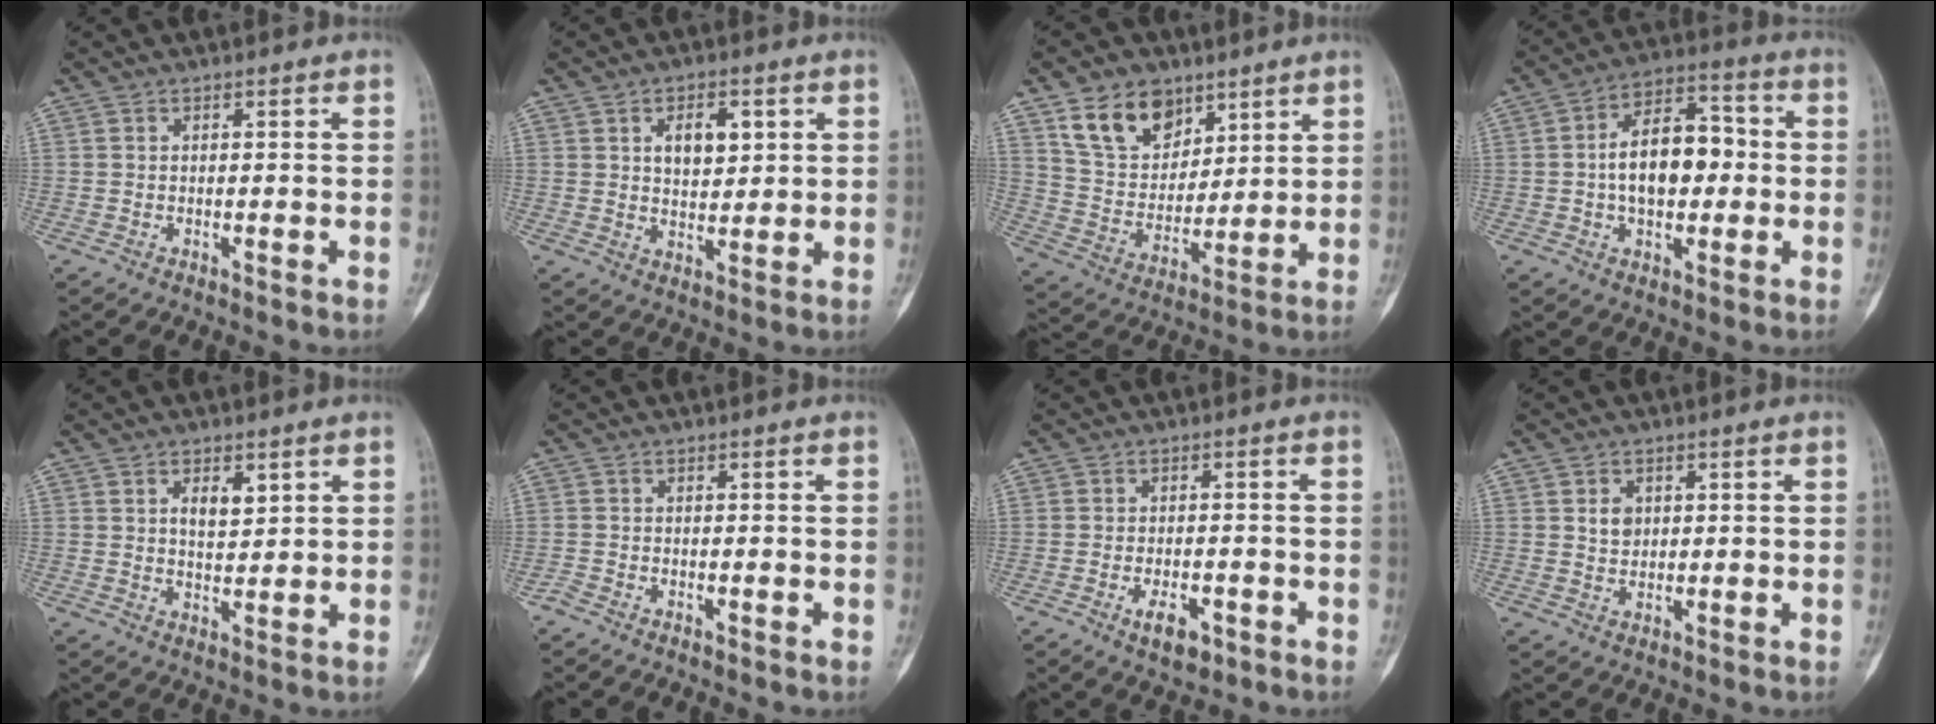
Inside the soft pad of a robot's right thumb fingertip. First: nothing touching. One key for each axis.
{"total": 6.6, "fx": 2.3, "fy": 4.1, "fz": 4.6, "tx": -0.050, "ty": -0.010, "tz": 0.039}
{"total": 13.4, "fx": 8.1, "fy": 9.0, "fz": 5.7, "tx": -0.069, "ty": -0.039, "tz": 0.156}
{"total": 13.1, "fx": -0.3, "fy": 7.9, "fz": 10.4, "tx": -0.141, "ty": 0.034, "tz": -0.010}
{"total": 4.2, "fx": 2.0, "fy": 2.4, "fz": 2.8, "tx": -0.031, "ty": -0.013, "tz": 0.034}
{"total": 1.1, "fx": -1.0, "fy": 0.6, "fz": 0.0, "tx": -0.006, "ty": 0.001, "tz": -0.024}
{"total": 4.6, "fx": -2.2, "fy": 2.6, "fz": 3.1, "tx": -0.046, "ty": 0.009, "tz": -0.032}
{"total": 3.1, "fx": 0.8, "fy": 2.5, "fz": 1.7, "tx": -0.013, "ty": -0.002, "tz": 0.014}